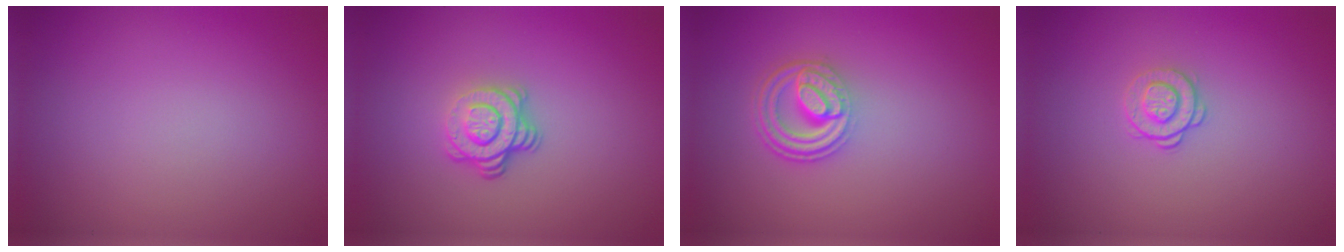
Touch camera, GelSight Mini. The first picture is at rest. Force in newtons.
{"total": 3.7, "press": 2.6, "slide": 2.7}
{"total": 4.3, "press": 3.3, "slide": 2.8}
{"total": 1.6, "press": 1.2, "slide": 1.0}